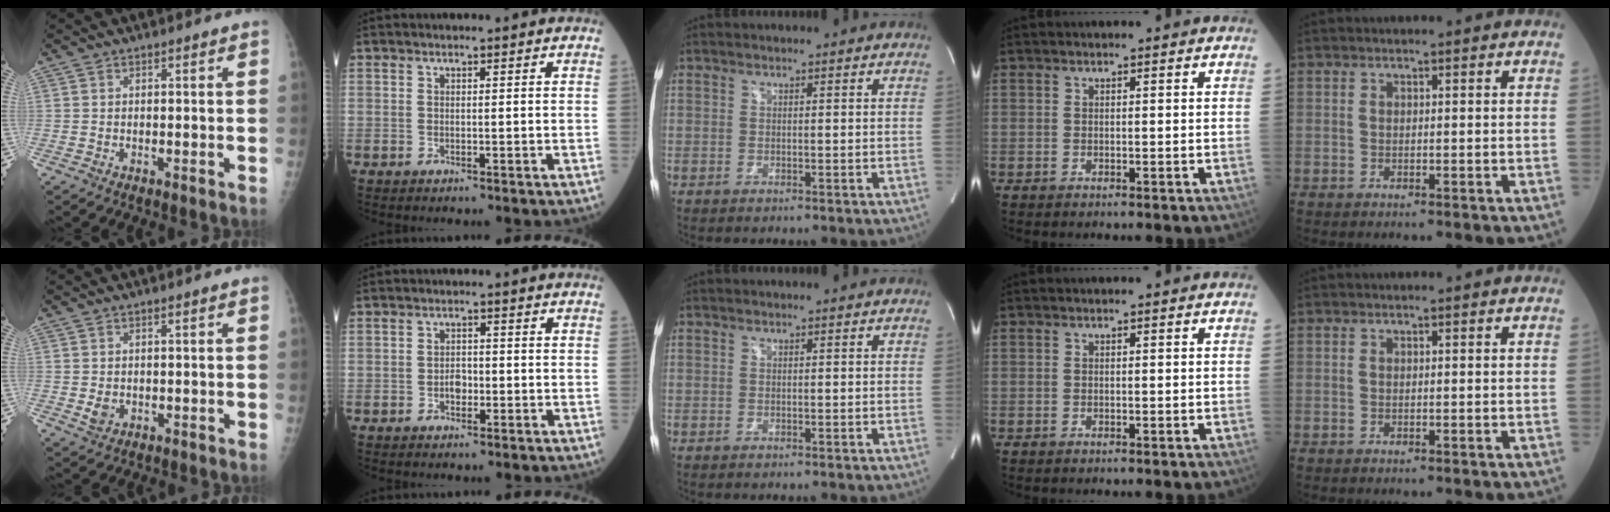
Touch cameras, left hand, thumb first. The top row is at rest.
{"thumb": {"total": 1.9, "force": [-0.2, 1.3, 1.3], "torque": [-0.021, -0.002, 0.001]}, "index": {"total": 1.8, "force": [-0.7, 1.2, 1.2], "torque": [-0.015, 0.005, -0.012]}}